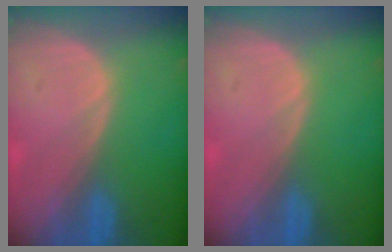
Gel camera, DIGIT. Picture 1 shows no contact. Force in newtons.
{"total": 0.0}